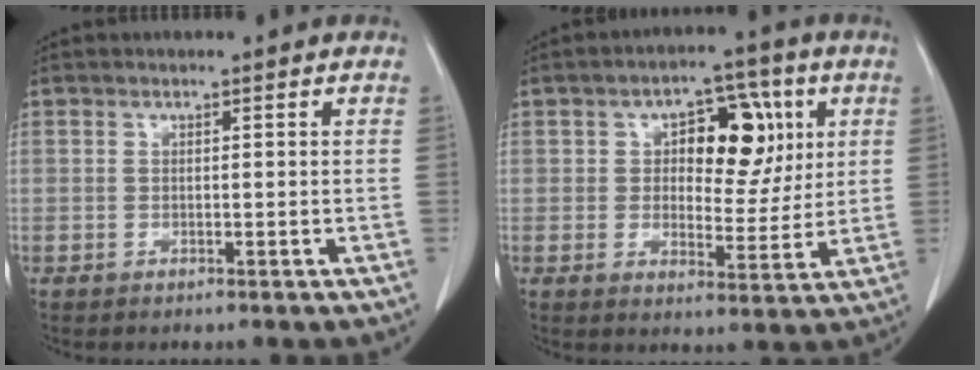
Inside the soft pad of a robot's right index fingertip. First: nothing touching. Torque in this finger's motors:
{"motor_torque": [0.49, 0.36, 0.11, 0.07]}